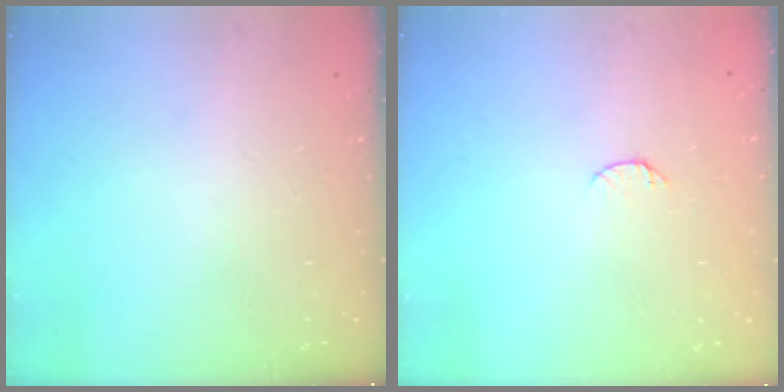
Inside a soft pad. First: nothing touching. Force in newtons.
{"total": 5.6, "press": 5.5, "slide": 0.6}